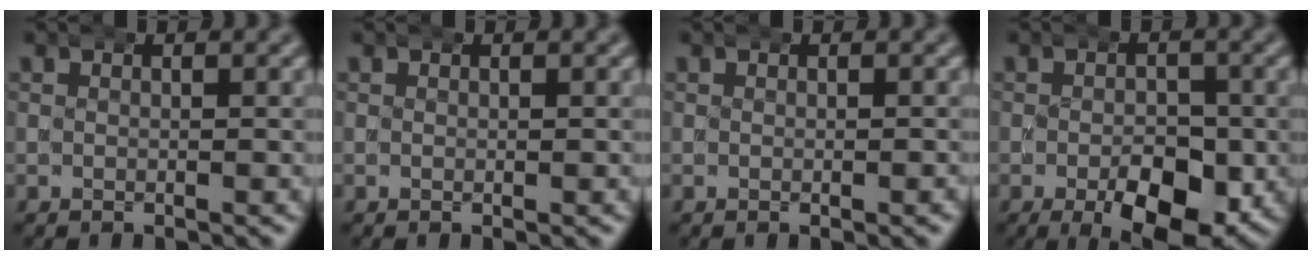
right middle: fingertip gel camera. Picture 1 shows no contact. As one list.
[{"total": 0.0}, {"total": 0.0}, {"total": 8.2, "force": [-3.0, 4.1, 6.4], "torque": [-0.093, -0.027, -0.036]}]